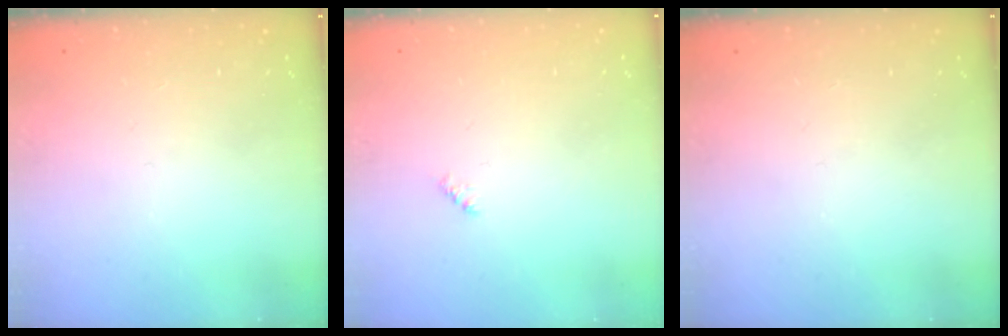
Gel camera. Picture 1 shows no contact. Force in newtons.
{"total": 2.4, "press": 2.4, "slide": 0.5}
{"total": 0.0}